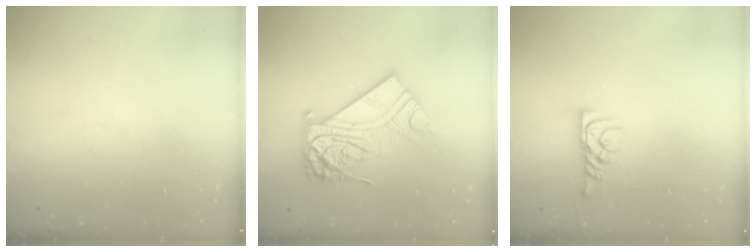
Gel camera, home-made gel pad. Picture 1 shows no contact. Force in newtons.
{"total": 15.8, "press": 15.7, "slide": 1.3}
{"total": 6.1, "press": 6.1, "slide": 0.4}